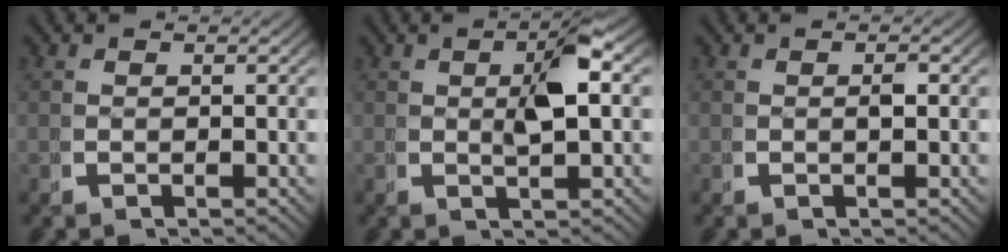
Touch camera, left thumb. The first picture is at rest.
{"total": 4.2, "force": [0.9, 1.1, 3.9], "torque": [-0.065, 0.009, 0.014]}
{"total": 0.7, "force": [0.1, 0.2, 0.6], "torque": [-0.005, 0.007, -0.002]}